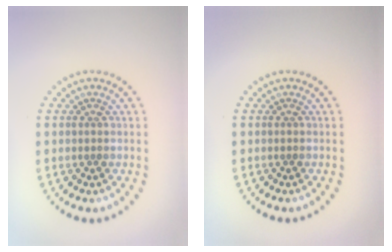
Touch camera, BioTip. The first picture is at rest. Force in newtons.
{"total": 0.0}